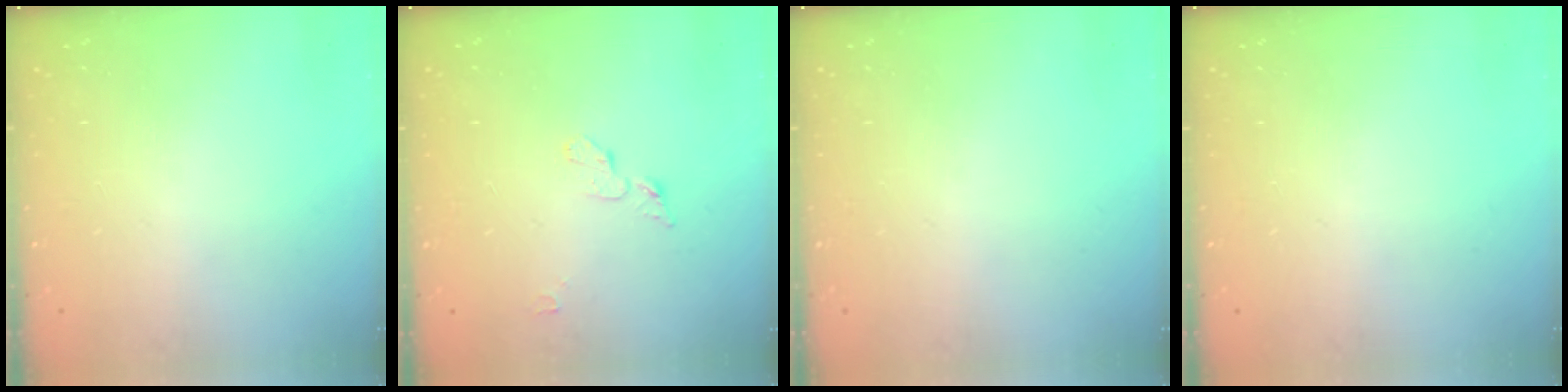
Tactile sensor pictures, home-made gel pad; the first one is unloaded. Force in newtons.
{"total": 4.3, "press": 4.3, "slide": 0.5}
{"total": 0.0}
{"total": 0.0}